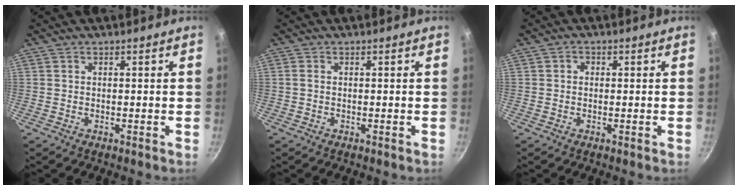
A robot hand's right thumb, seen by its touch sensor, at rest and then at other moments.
{"total": 0.9, "force": [0.0, 0.6, 0.6], "torque": [-0.013, 0.003, -0.002]}
{"total": 1.4, "force": [0.2, 1.2, 0.6], "torque": [-0.006, 0.003, -0.001]}